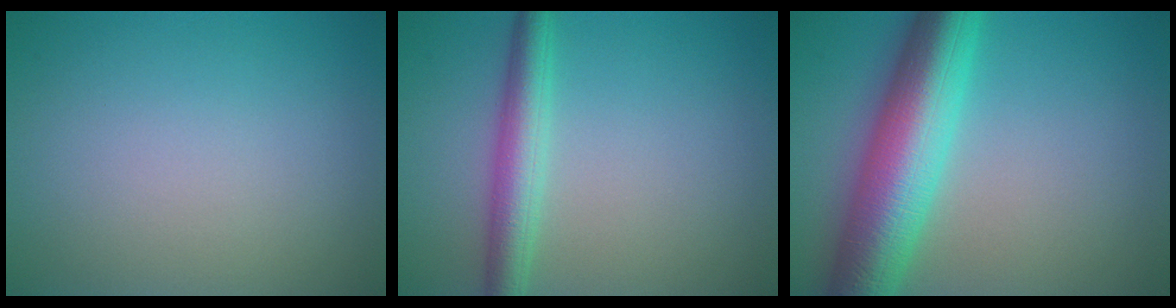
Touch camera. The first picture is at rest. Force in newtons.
{"total": 3.8, "press": 3.8, "slide": 0.1}
{"total": 9.9, "press": 9.9, "slide": 0.1}